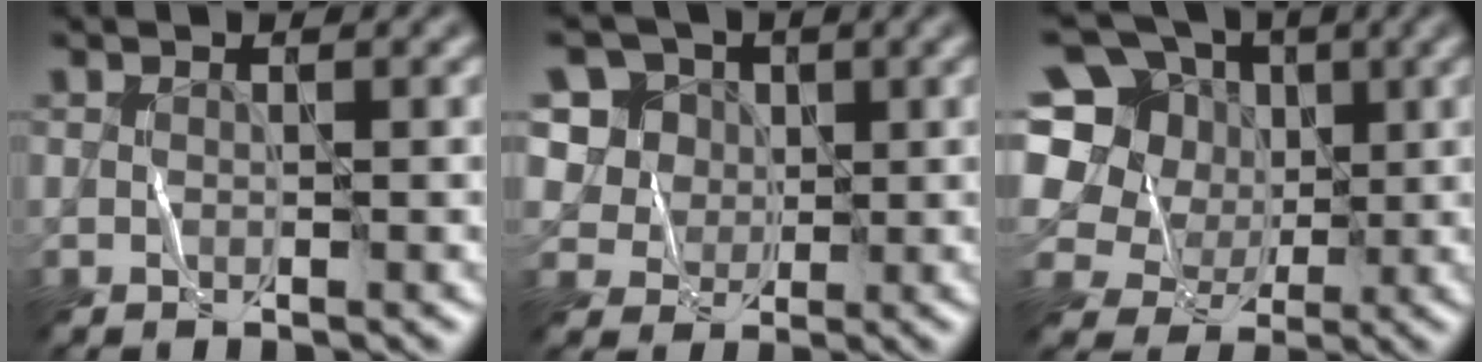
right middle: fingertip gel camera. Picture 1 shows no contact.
{"total": 6.9, "force": [2.7, 5.6, 2.8], "torque": [-0.059, 0.006, 0.037]}
{"total": 11.6, "force": [1.8, 10.3, 5.0], "torque": [-0.143, 0.048, 0.001]}